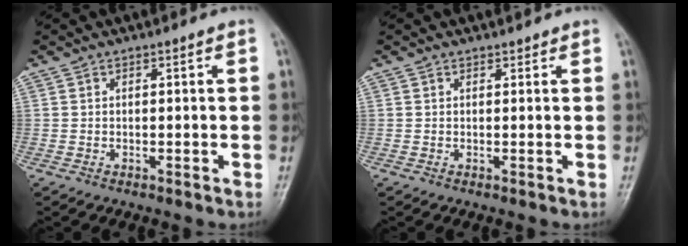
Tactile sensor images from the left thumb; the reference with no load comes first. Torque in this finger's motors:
{"motor_torque": [0.15, 0.00, -0.32, 0.08, 0.00]}